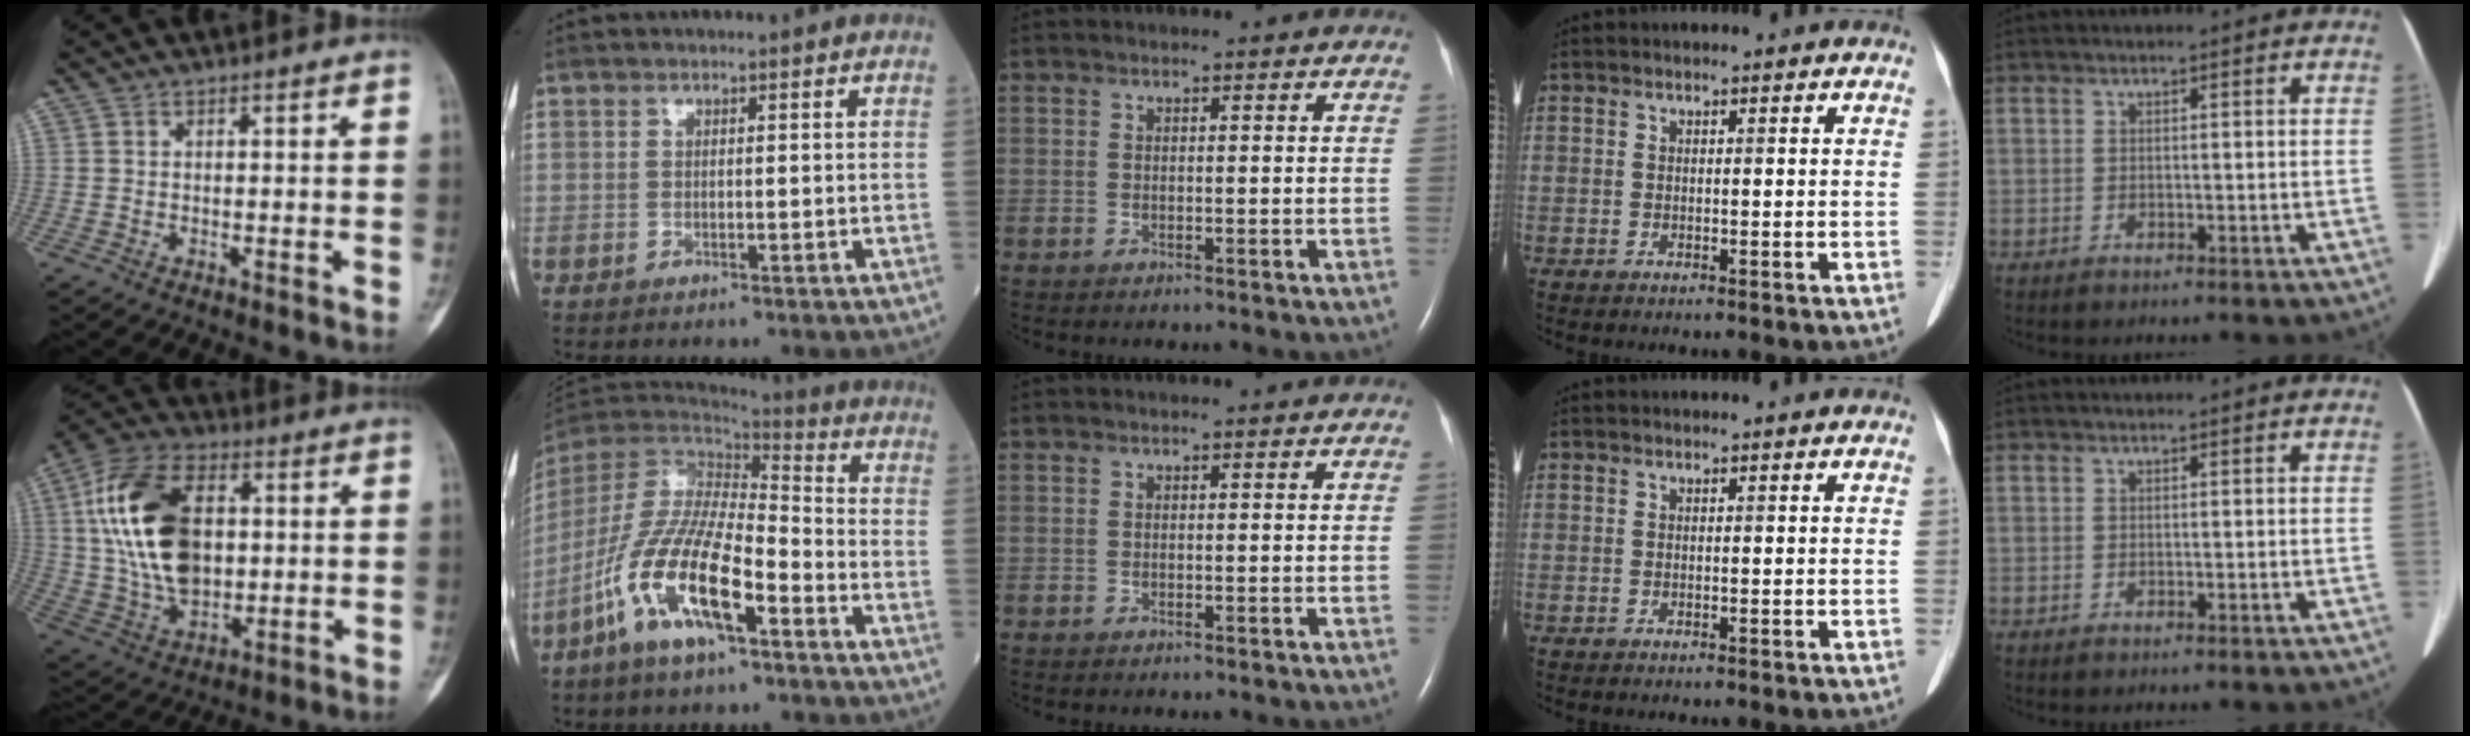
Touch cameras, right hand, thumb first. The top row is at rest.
{"thumb": {"total": 20.2, "force": [2.9, 12.5, 15.5], "torque": [-0.286, 0.003, 0.057]}, "index": {"total": 15.2, "force": [-7.2, 3.9, 12.8], "torque": [-0.270, -0.012, -0.133]}}